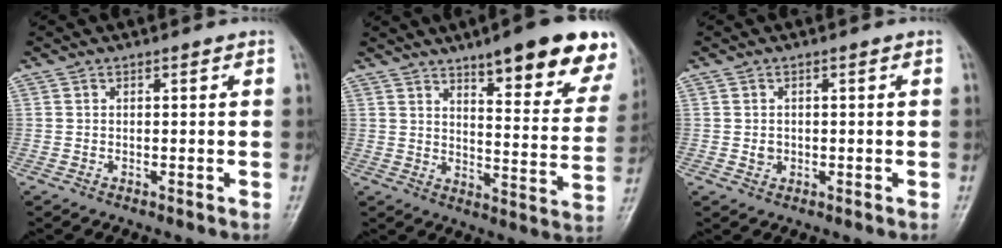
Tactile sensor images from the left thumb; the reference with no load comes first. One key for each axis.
{"total": 21.0, "fx": 13.6, "fy": 5.0, "fz": 15.1, "tx": -0.163, "ty": -0.056, "tz": 0.175}
{"total": 1.6, "fx": -0.2, "fy": 1.4, "fz": 0.8, "tx": -0.008, "ty": 0.002, "tz": -0.001}